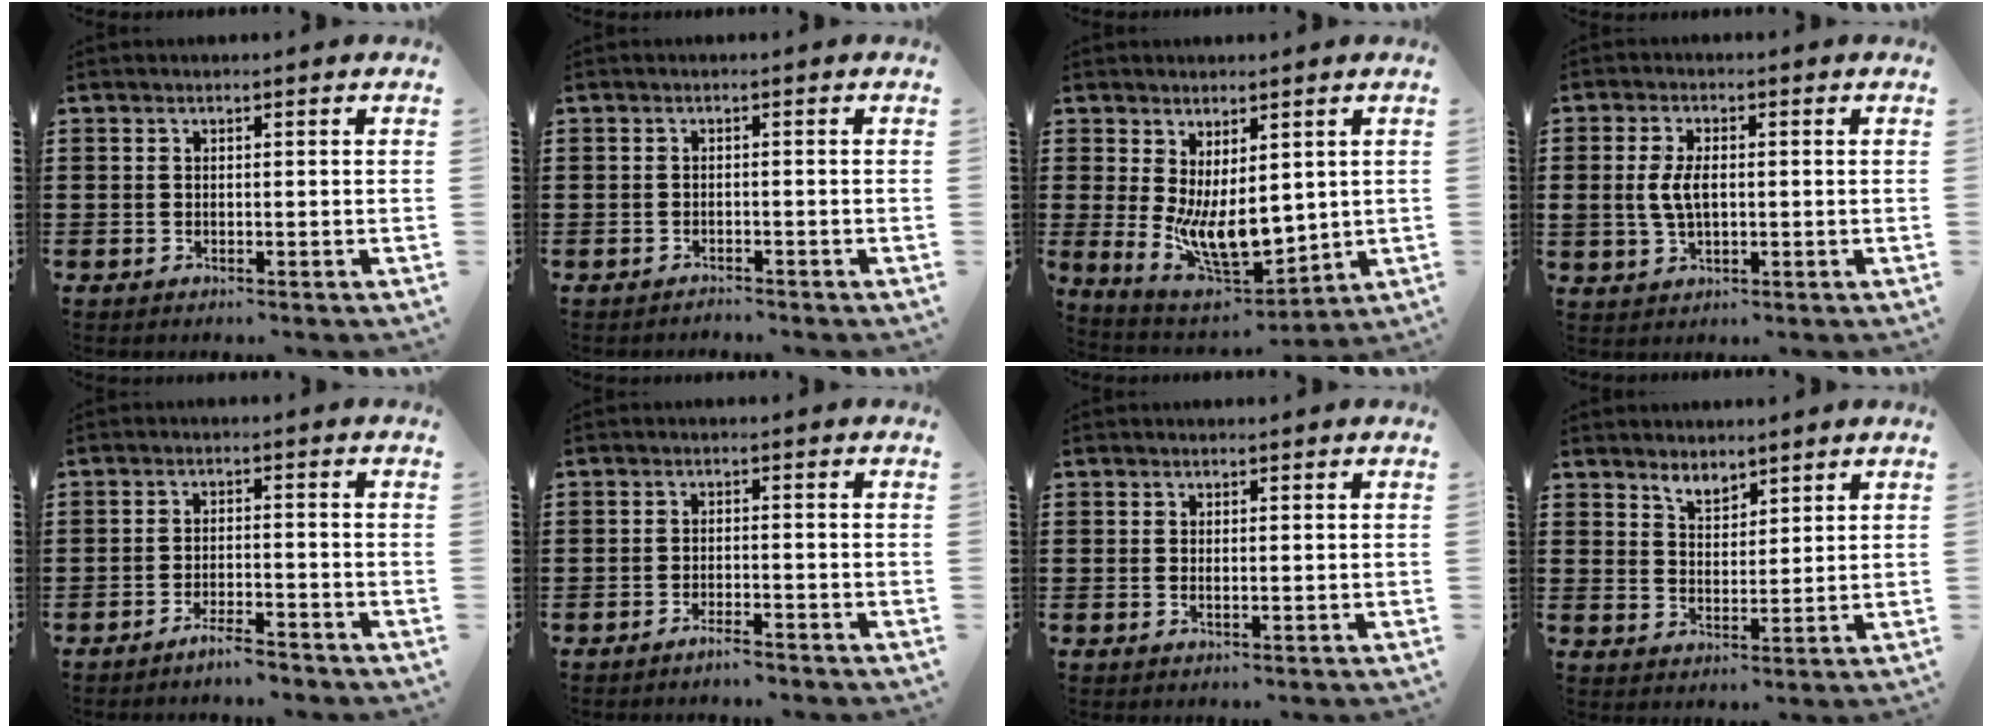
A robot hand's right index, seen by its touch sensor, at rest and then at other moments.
{"total": 1.0, "force": [-1.0, -0.1, -0.1], "torque": [-0.003, 0.000, -0.021]}
{"total": 9.0, "force": [0.6, 4.9, 7.5], "torque": [-0.152, -0.015, 0.021]}
{"total": 4.5, "force": [0.3, 2.4, 3.8], "torque": [-0.092, 0.002, -0.001]}
{"total": 3.3, "force": [-3.0, 0.1, 1.3], "torque": [-0.025, 0.002, -0.057]}
{"total": 2.0, "force": [-1.7, 0.0, 1.1], "torque": [-0.021, -0.001, -0.031]}
{"total": 0.7, "force": [0.3, 0.2, 0.6], "torque": [-0.012, 0.001, 0.005]}
{"total": 3.4, "force": [3.2, 1.1, 0.4], "torque": [-0.017, 0.000, 0.061]}